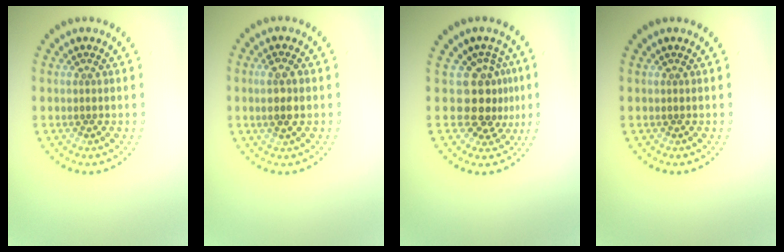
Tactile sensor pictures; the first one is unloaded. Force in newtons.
{"total": 2.3, "press": 2.2, "slide": 0.8}
{"total": 3.6, "press": 2.6, "slide": 2.5}
{"total": 0.0}